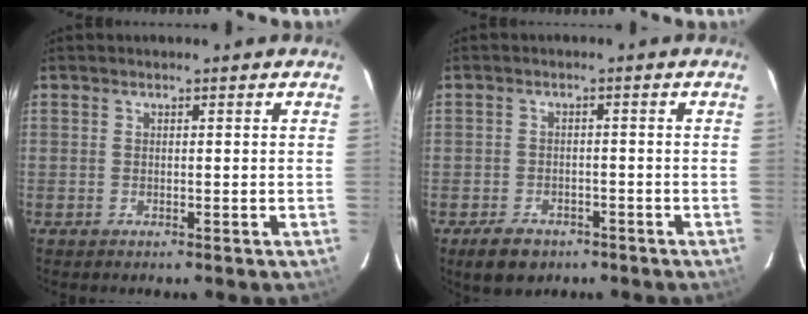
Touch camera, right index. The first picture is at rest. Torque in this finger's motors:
{"motor_torque": [-0.21, -0.15, -0.40, -0.21]}